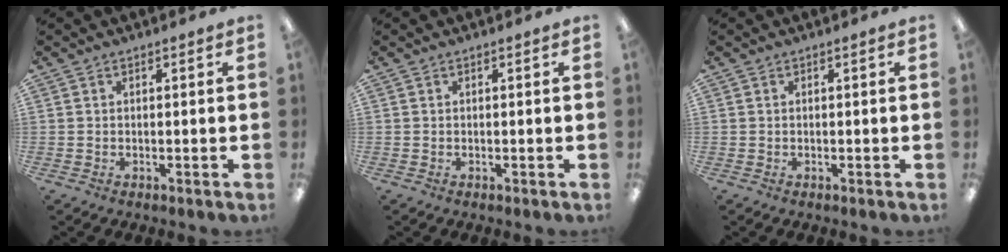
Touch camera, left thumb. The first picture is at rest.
{"total": 0.0}
{"total": 0.0}